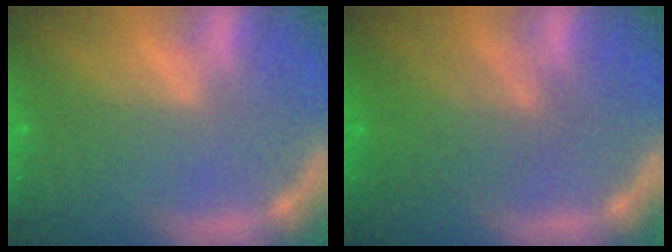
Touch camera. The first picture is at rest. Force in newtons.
{"total": 5.0}